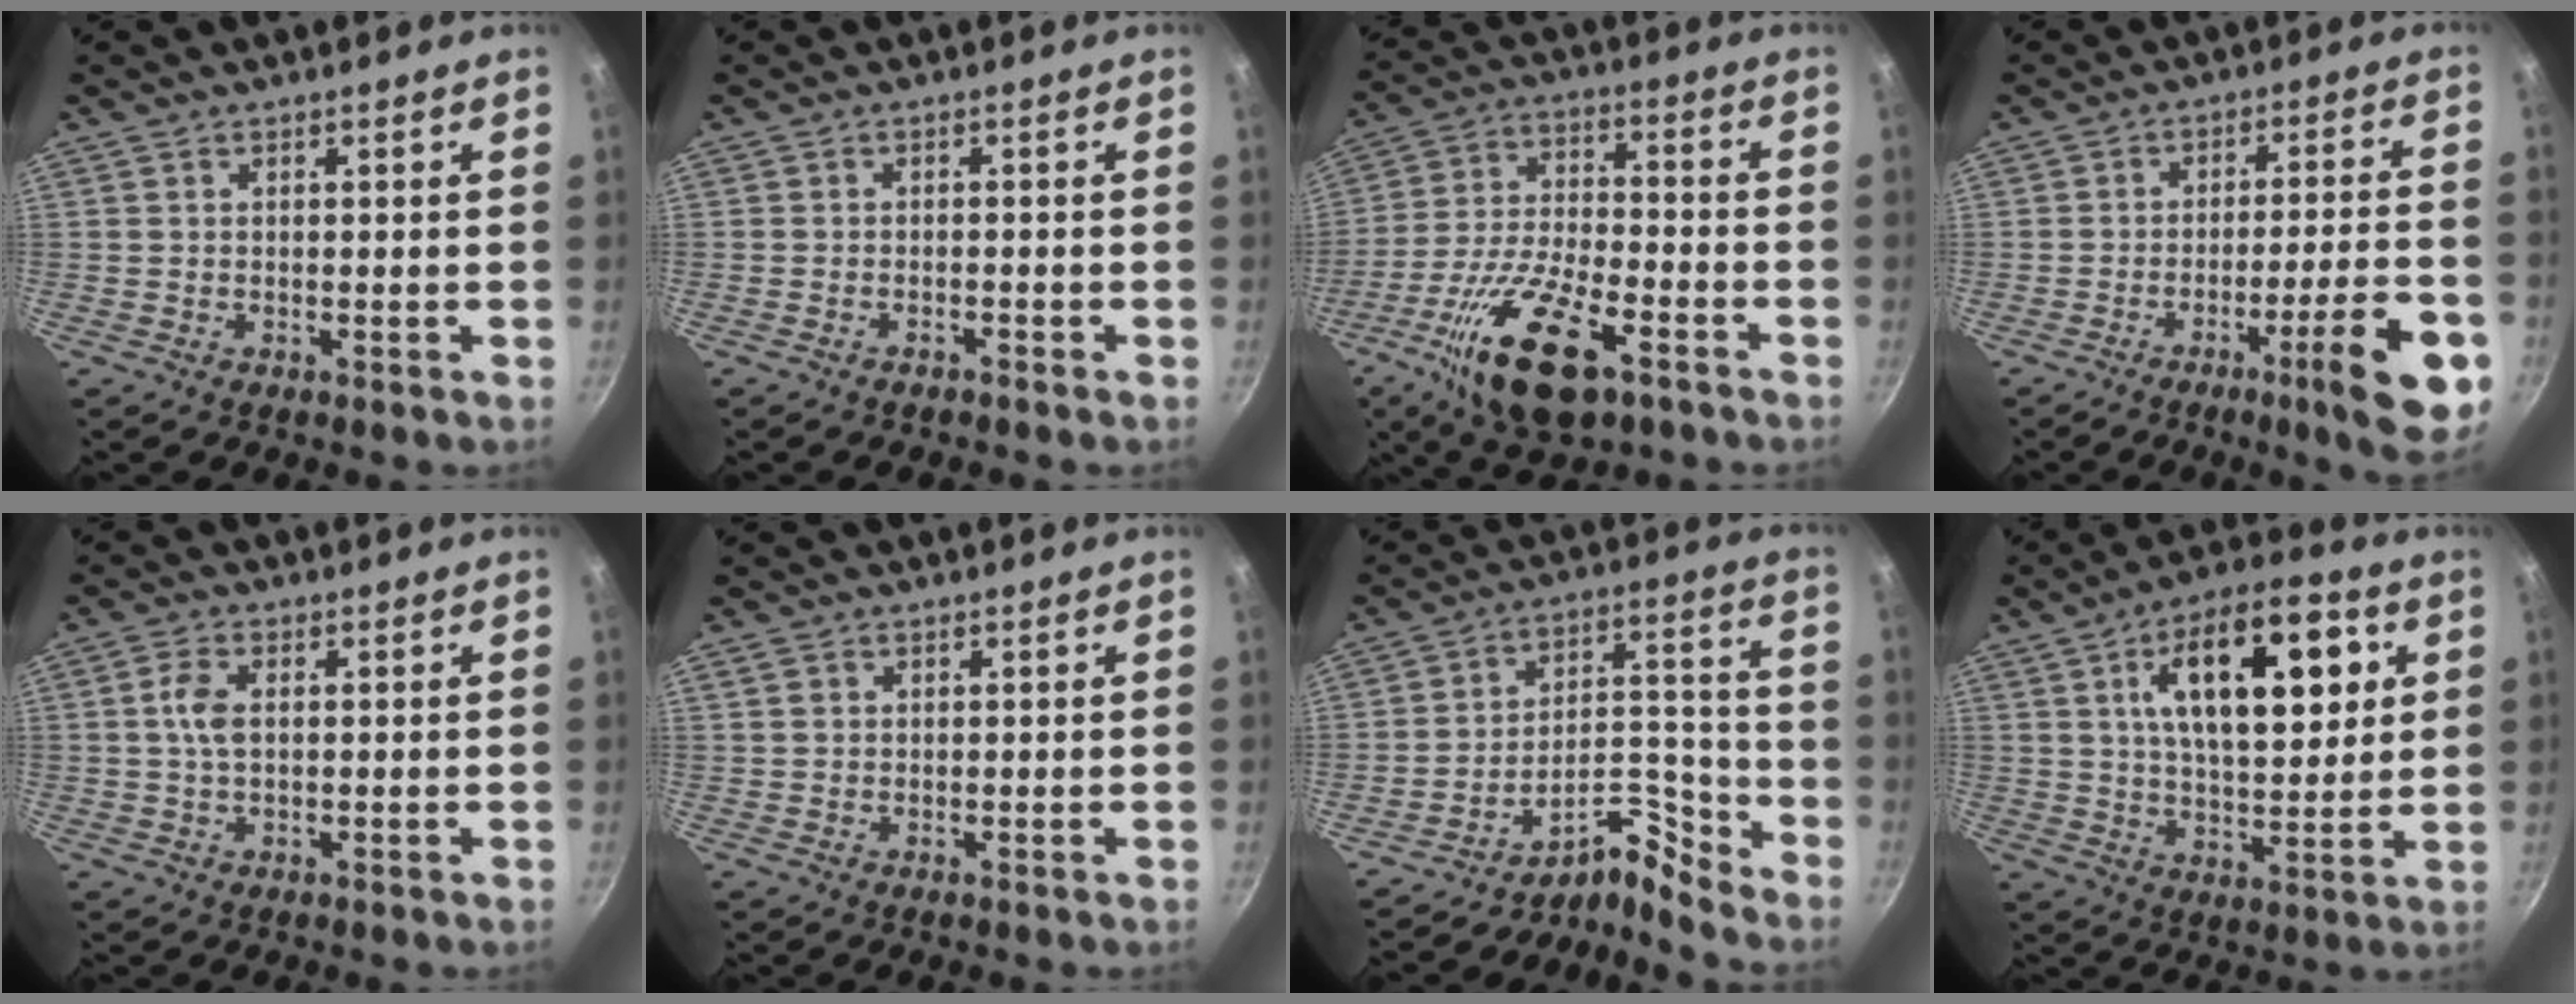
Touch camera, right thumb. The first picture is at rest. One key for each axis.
{"total": 1.0, "fx": -1.0, "fy": 0.2, "fz": 0.2, "tx": -0.011, "ty": 0.014, "tz": -0.016}
{"total": 17.8, "fx": -9.1, "fy": 7.2, "fz": 13.4, "tx": -0.243, "ty": 0.026, "tz": -0.168}
{"total": 14.0, "fx": -6.4, "fy": 2.3, "fz": 12.2, "tx": -0.156, "ty": 0.036, "tz": -0.088}
{"total": 4.5, "fx": 0.8, "fy": 2.6, "fz": 3.6, "tx": -0.072, "ty": 0.006, "tz": 0.013}
{"total": 1.9, "fx": 1.0, "fy": 1.3, "fz": 0.8, "tx": -0.013, "ty": 0.001, "tz": 0.019}
{"total": 8.9, "fx": -8.6, "fy": 1.7, "fz": 1.7, "tx": -0.002, "ty": 0.112, "tz": -0.163}
{"total": 19.4, "fx": 6.0, "fy": 9.2, "fz": 16.0, "tx": -0.216, "ty": -0.011, "tz": 0.089}